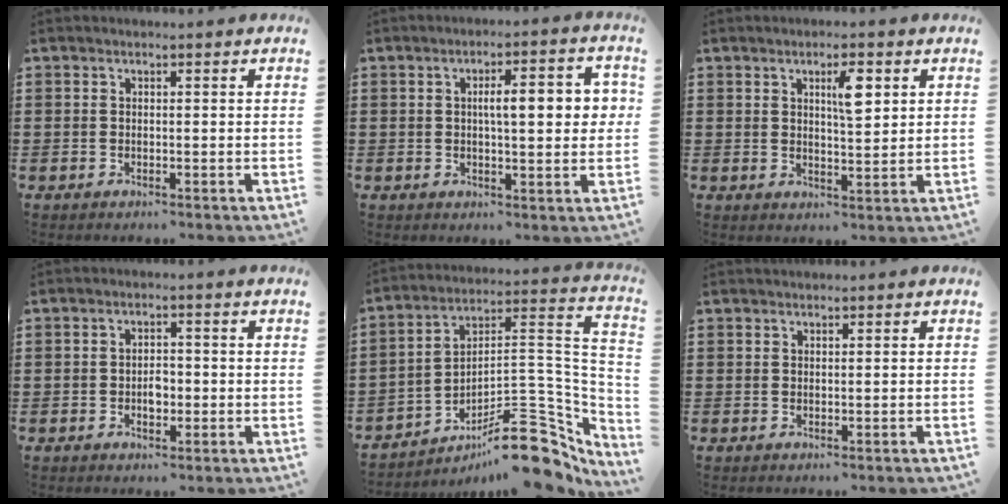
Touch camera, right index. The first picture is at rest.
{"total": 6.5, "force": [0.9, 1.9, 6.2], "torque": [-0.099, 0.003, 0.009]}
{"total": 4.7, "force": [1.9, 1.4, 4.1], "torque": [-0.070, 0.003, 0.025]}
{"total": 2.3, "force": [-0.5, 1.4, 1.8], "torque": [-0.034, 0.003, -0.010]}
{"total": 14.7, "force": [-9.4, 5.4, 9.9], "torque": [-0.112, 0.039, -0.160]}
{"total": 0.0}